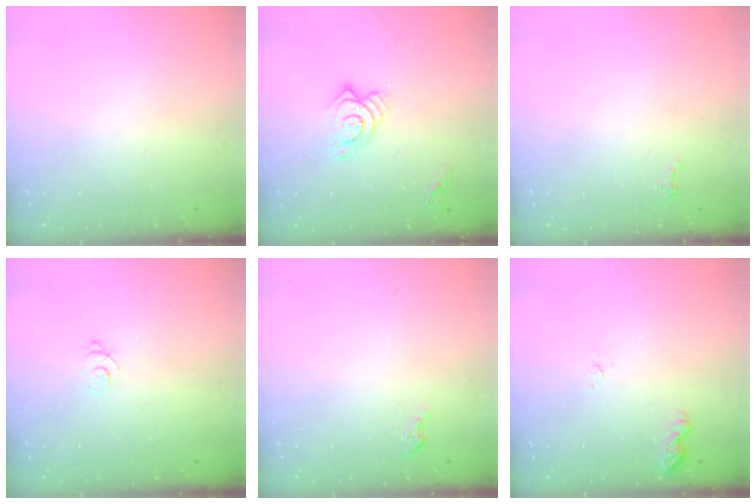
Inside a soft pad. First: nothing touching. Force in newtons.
{"total": 9.4, "press": 9.4, "slide": 1.0}
{"total": 1.7, "press": 1.7, "slide": 0.1}
{"total": 2.4, "press": 2.4, "slide": 0.3}
{"total": 1.9, "press": 1.9, "slide": 0.3}
{"total": 4.1, "press": 4.1, "slide": 0.6}